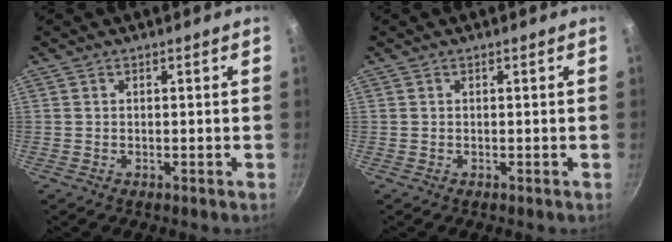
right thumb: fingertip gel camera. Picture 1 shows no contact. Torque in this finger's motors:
{"motor_torque": [0.00, 0.00, 0.16, -0.02, 0.01]}